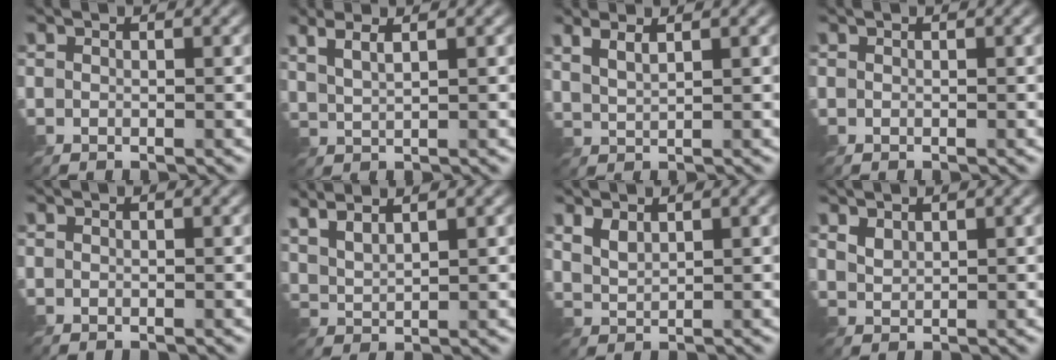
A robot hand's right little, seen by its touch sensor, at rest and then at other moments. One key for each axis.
{"total": 2.9, "fx": 1.8, "fy": 0.9, "fz": 2.1, "tx": -0.028, "ty": 0.001, "tz": 0.029}
{"total": 2.3, "fx": 1.5, "fy": 0.7, "fz": 1.6, "tx": -0.027, "ty": 0.000, "tz": 0.031}
{"total": 0.0}
{"total": 0.0}
{"total": 4.2, "fx": 3.3, "fy": 1.2, "fz": 2.4, "tx": -0.047, "ty": 0.013, "tz": 0.053}
{"total": 1.6, "fx": 1.2, "fy": 0.6, "fz": 0.9, "tx": -0.024, "ty": -0.003, "tz": 0.030}
{"total": 1.4, "fx": 1.1, "fy": 0.6, "fz": 0.6, "tx": -0.018, "ty": -0.001, "tz": 0.027}